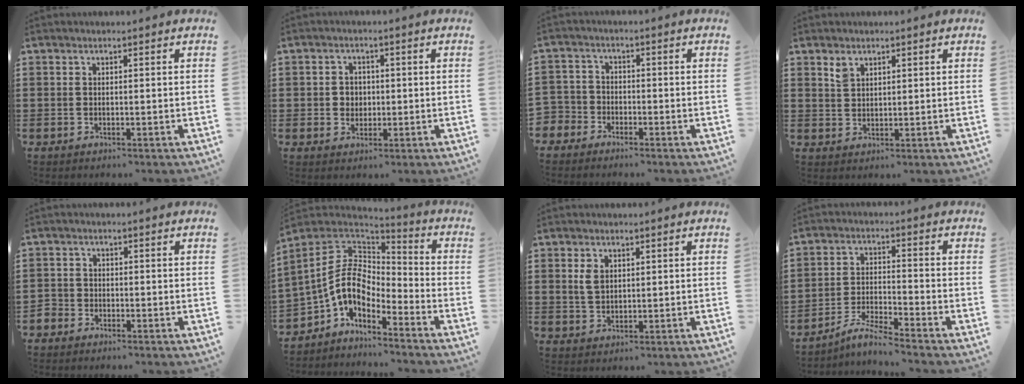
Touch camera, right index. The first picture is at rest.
{"total": 2.7, "force": [-0.1, 2.5, 0.8], "torque": [-0.025, 0.008, -0.006]}
{"total": 3.1, "force": [-2.4, 2.0, -0.2], "torque": [-0.018, 0.001, -0.057]}
{"total": 2.1, "force": [1.6, 1.1, 0.8], "torque": [-0.020, 0.003, 0.031]}
{"total": 2.1, "force": [-1.7, 1.2, 0.0], "torque": [-0.015, -0.001, -0.042]}
{"total": 9.5, "force": [-1.8, 6.4, 6.7], "torque": [-0.174, -0.005, -0.045]}
{"total": 3.0, "force": [0.9, 2.0, 2.1], "torque": [-0.047, 0.008, 0.016]}
{"total": 4.9, "force": [-4.5, 0.0, 1.7], "torque": [-0.045, -0.003, -0.091]}